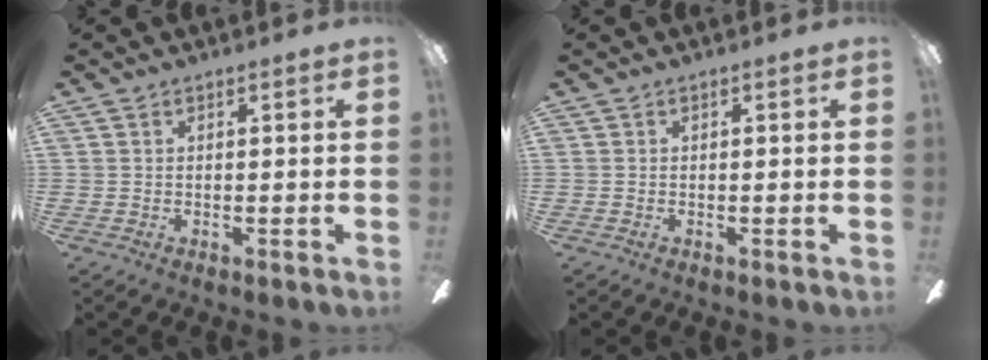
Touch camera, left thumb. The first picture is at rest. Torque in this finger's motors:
{"motor_torque": [0.02, -0.02, 0.03, -0.03, -0.01]}